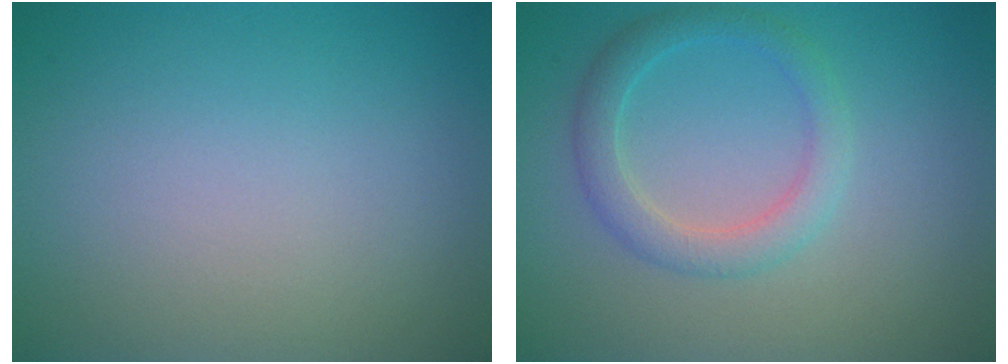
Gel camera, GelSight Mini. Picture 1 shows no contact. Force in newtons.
{"total": 2.9, "press": 2.9, "slide": 0.1}